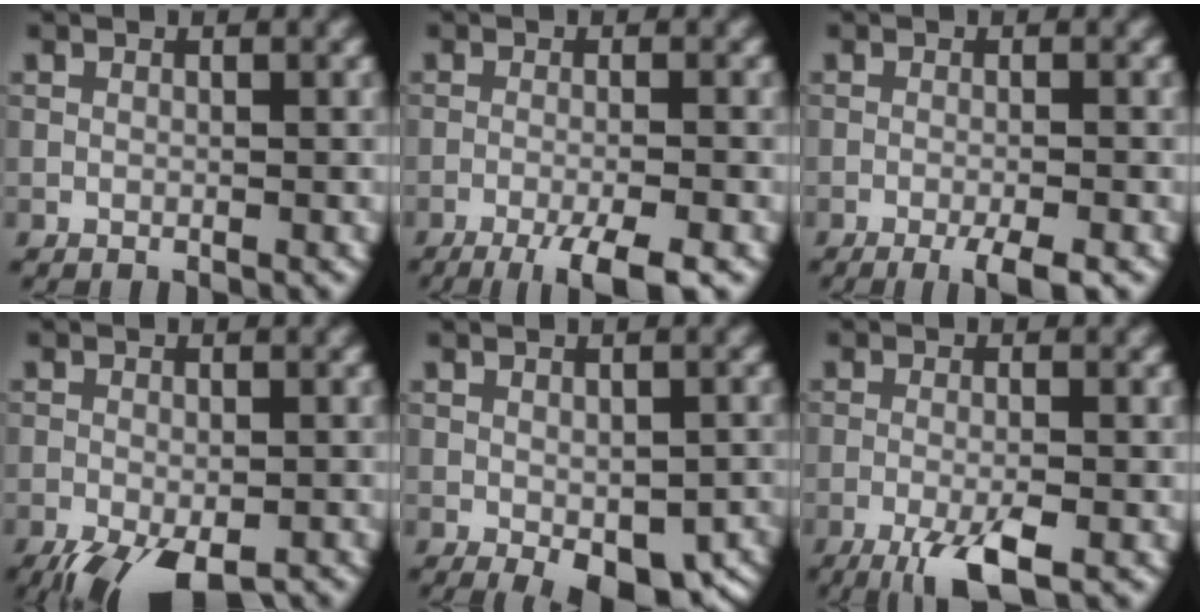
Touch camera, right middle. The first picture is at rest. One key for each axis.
{"total": 5.7, "fx": -3.6, "fy": 1.1, "fz": 4.3, "tx": -0.058, "ty": -0.002, "tz": -0.061}
{"total": 3.3, "fx": -2.0, "fy": 0.5, "fz": 2.6, "tx": -0.039, "ty": 0.000, "tz": -0.037}
{"total": 8.0, "fx": -5.4, "fy": 2.8, "fz": 5.1, "tx": -0.084, "ty": -0.031, "tz": -0.082}
{"total": 7.5, "fx": -3.5, "fy": 3.4, "fz": 5.7, "tx": -0.080, "ty": -0.027, "tz": -0.031}
{"total": 5.0, "fx": -2.8, "fy": 1.0, "fz": 4.0, "tx": -0.073, "ty": -0.002, "tz": -0.056}